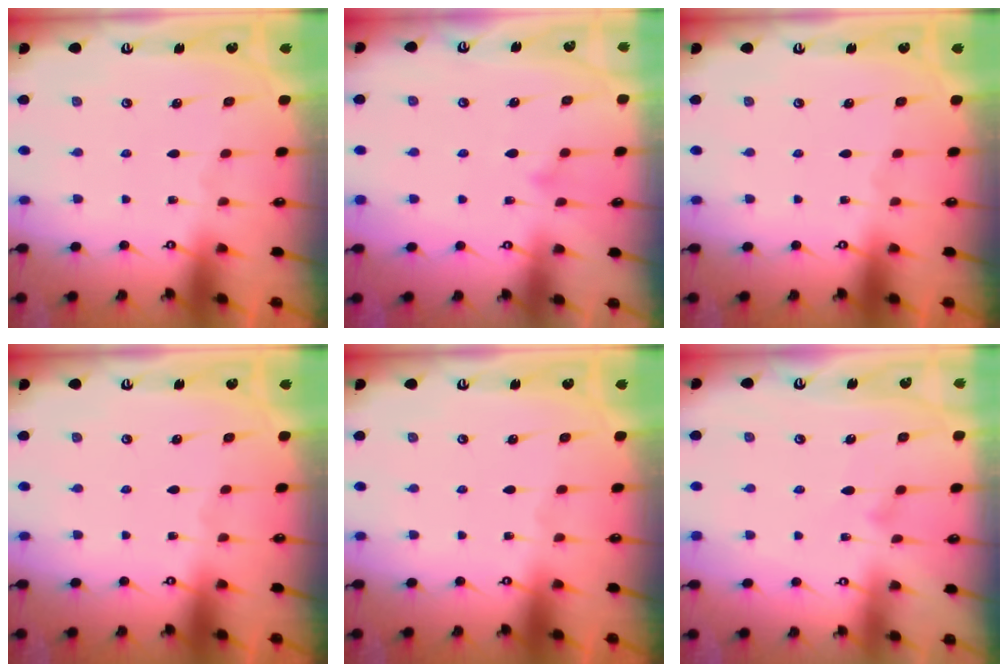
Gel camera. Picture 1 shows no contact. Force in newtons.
{"total": 8.3, "press": 8.3, "slide": 0.7}
{"total": 0.0}
{"total": 0.0}
{"total": 0.0}
{"total": 7.5, "press": 7.5, "slide": 0.4}